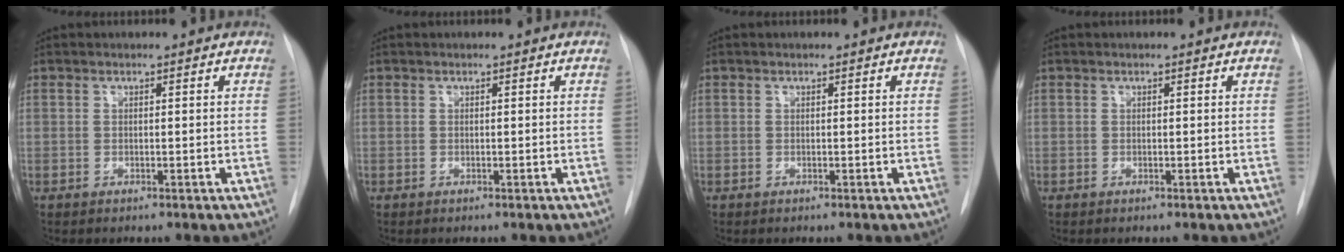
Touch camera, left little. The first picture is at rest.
{"total": 0.0}
{"total": 0.0}
{"total": 0.0}